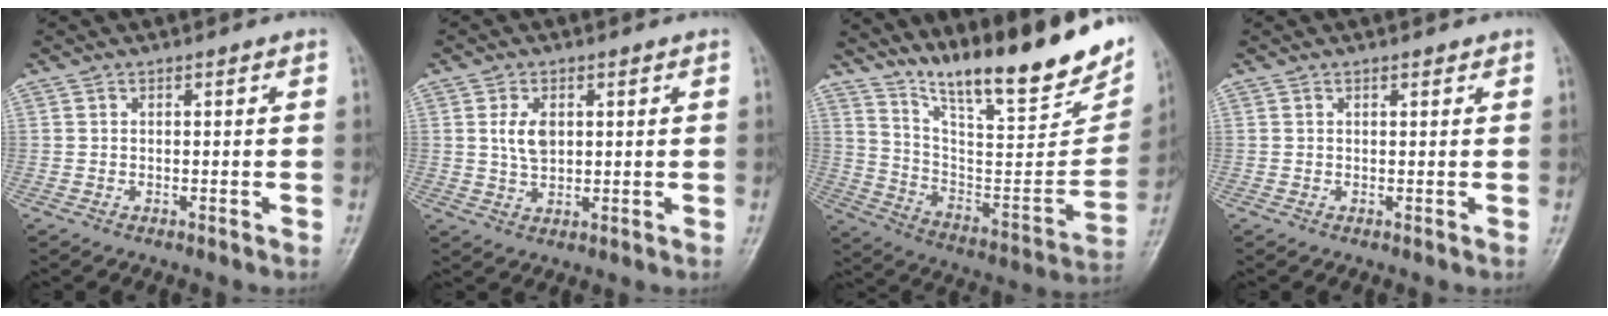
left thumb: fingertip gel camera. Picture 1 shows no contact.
{"total": 4.7, "force": [1.1, 2.9, 3.6], "torque": [-0.059, -0.005, 0.025]}
{"total": 25.6, "force": [18.8, 5.3, 16.5], "torque": [-0.230, -0.088, 0.306]}
{"total": 0.8, "force": [0.6, 0.3, 0.4], "torque": [-0.006, -0.004, 0.008]}